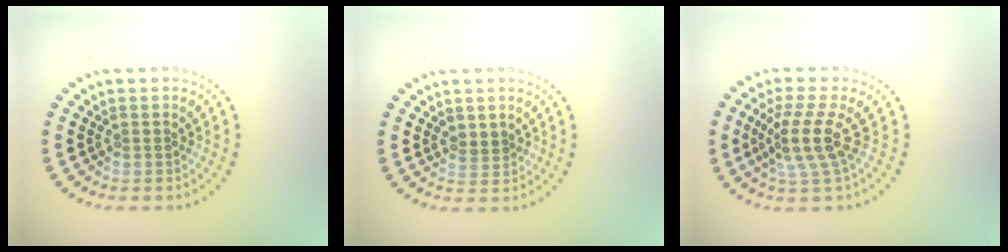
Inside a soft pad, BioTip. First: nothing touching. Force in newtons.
{"total": 1.1, "press": 1.0, "slide": 0.5}
{"total": 3.7, "press": 2.6, "slide": 2.6}